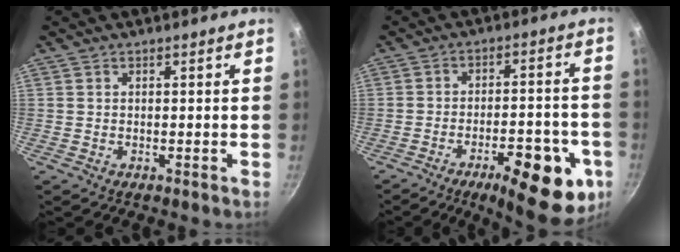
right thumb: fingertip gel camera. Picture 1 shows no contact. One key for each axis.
{"total": 17.5, "fx": -7.9, "fy": 6.6, "fz": 14.2, "tx": -0.151, "ty": 0.024, "tz": -0.102}